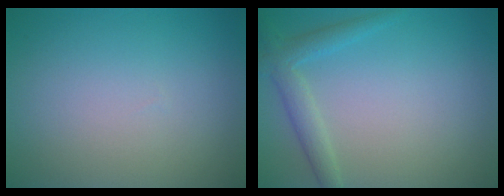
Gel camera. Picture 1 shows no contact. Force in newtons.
{"total": 2.4, "press": 2.4, "slide": 0.2}